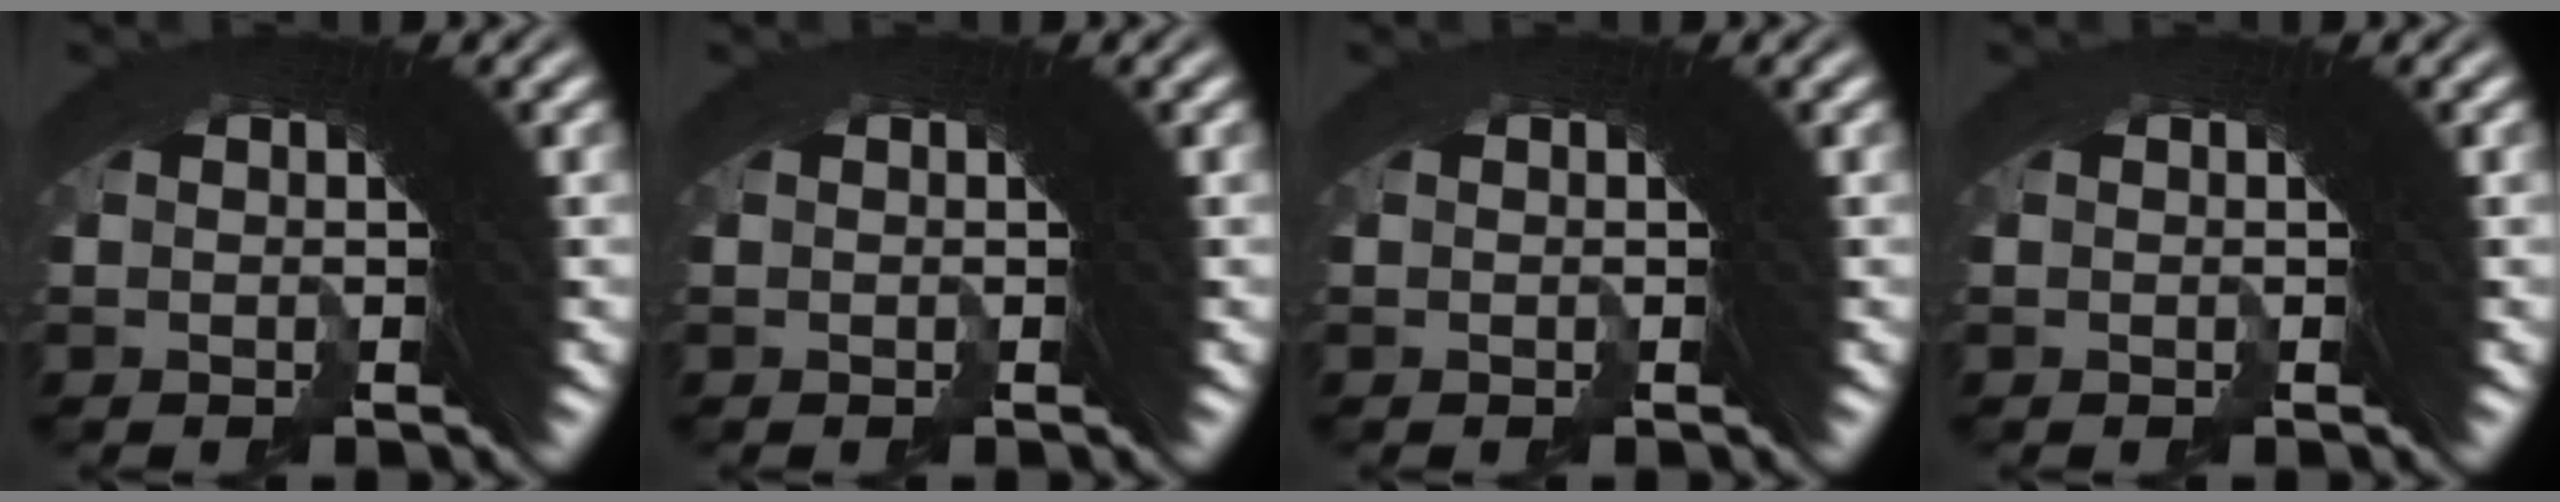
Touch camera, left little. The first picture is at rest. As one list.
[{"total": 0.0}, {"total": 0.0}, {"total": 0.0}]